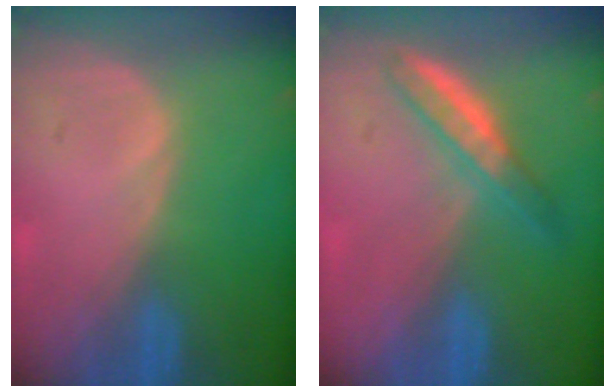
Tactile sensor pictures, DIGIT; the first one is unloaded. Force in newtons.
{"total": 4.7, "press": 4.4, "slide": 1.4}